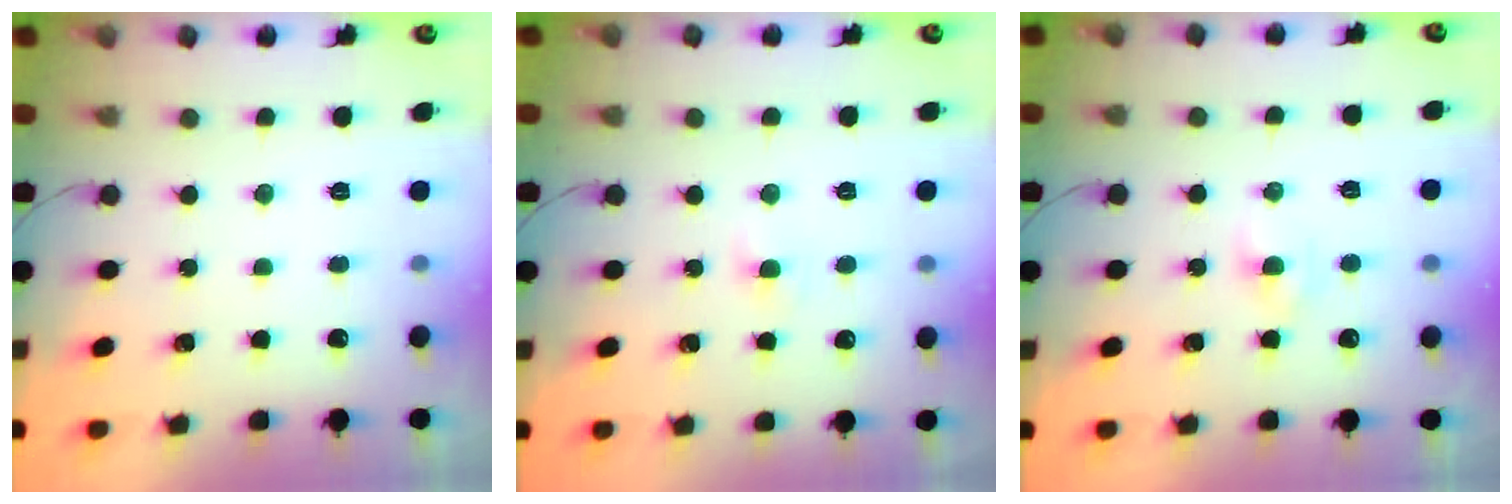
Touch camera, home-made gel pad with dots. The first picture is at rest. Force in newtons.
{"total": 1.9, "press": 1.7, "slide": 0.7}
{"total": 1.8, "press": 1.7, "slide": 0.7}